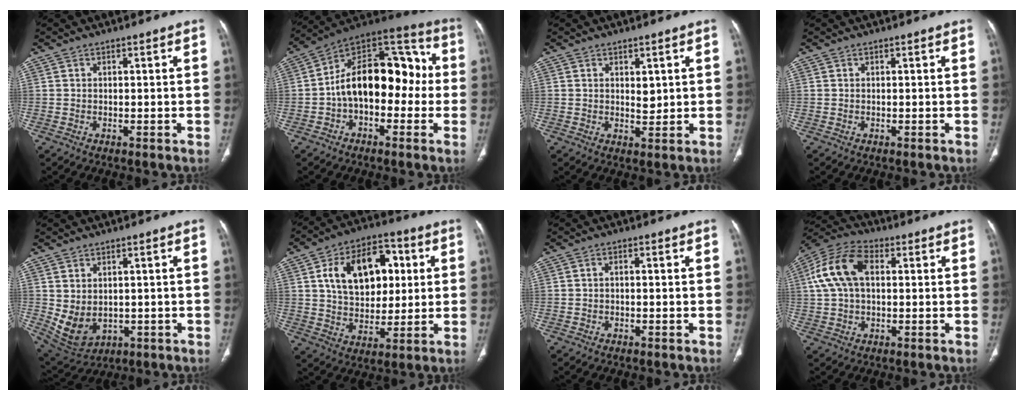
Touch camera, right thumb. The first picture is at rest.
{"total": 19.6, "force": [-1.0, 11.7, 15.7], "torque": [-0.211, 0.061, -0.027]}
{"total": 2.8, "force": [0.9, 1.4, 2.2], "torque": [-0.023, -0.010, 0.017]}
{"total": 0.0}
{"total": 7.9, "force": [-0.2, 5.6, 5.6], "torque": [-0.098, -0.006, 0.026]}
{"total": 17.8, "force": [4.4, 11.6, 12.7], "torque": [-0.165, 0.005, 0.074]}
{"total": 0.7, "force": [-0.2, 0.3, 0.6], "torque": [-0.010, 0.003, -0.006]}
{"total": 12.3, "force": [2.3, 7.5, 9.4], "torque": [-0.196, 0.030, 0.039]}